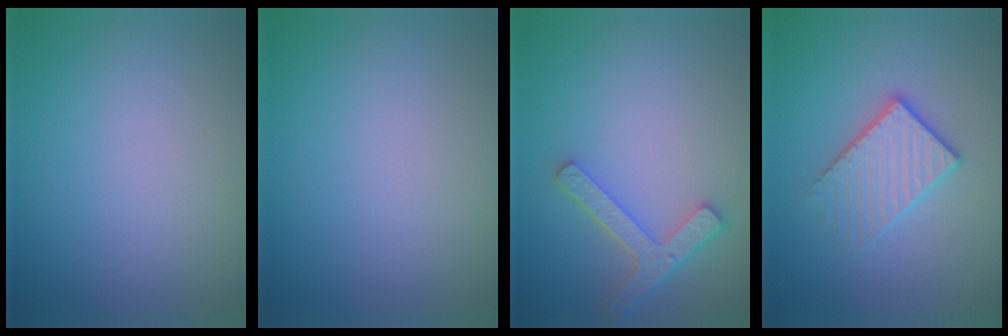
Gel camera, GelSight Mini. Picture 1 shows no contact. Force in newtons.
{"total": 0.0}
{"total": 3.7, "press": 3.0, "slide": 2.1}
{"total": 2.9, "press": 2.6, "slide": 1.2}